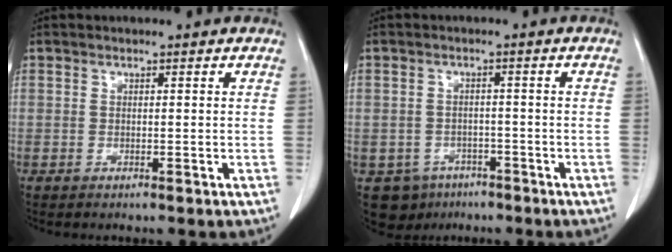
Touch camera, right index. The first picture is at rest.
{"total": 5.8, "force": [-3.5, 4.6, 0.8], "torque": [-0.011, 0.007, -0.045]}